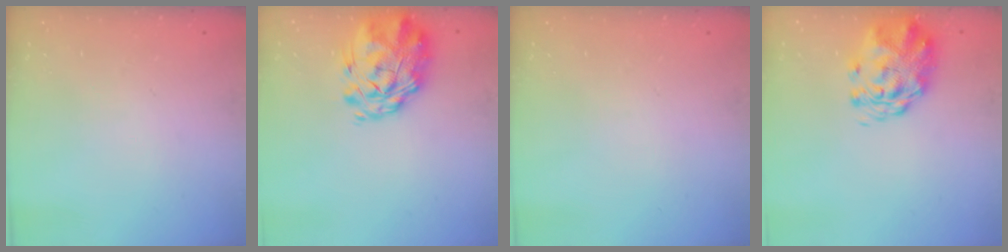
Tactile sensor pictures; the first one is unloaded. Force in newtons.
{"total": 3.3, "press": 2.6, "slide": 2.0}
{"total": 0.0}
{"total": 2.9, "press": 2.7, "slide": 1.1}